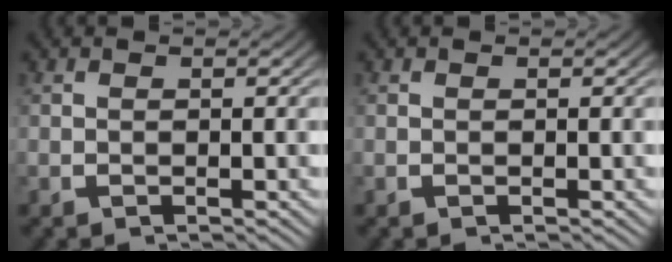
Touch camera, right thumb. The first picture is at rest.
{"total": 0.0}